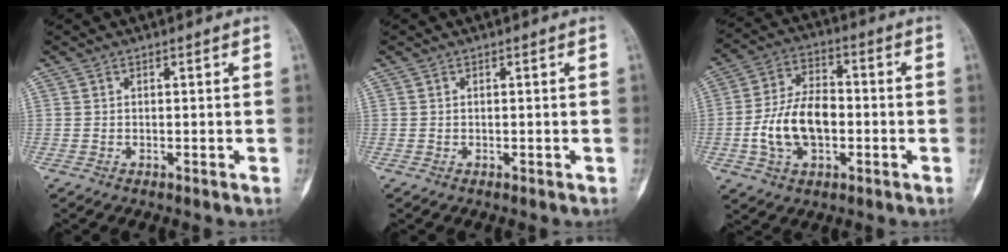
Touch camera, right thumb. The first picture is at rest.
{"total": 0.0}
{"total": 13.2, "force": [-2.4, 8.1, 10.1], "torque": [-0.176, 0.028, -0.047]}